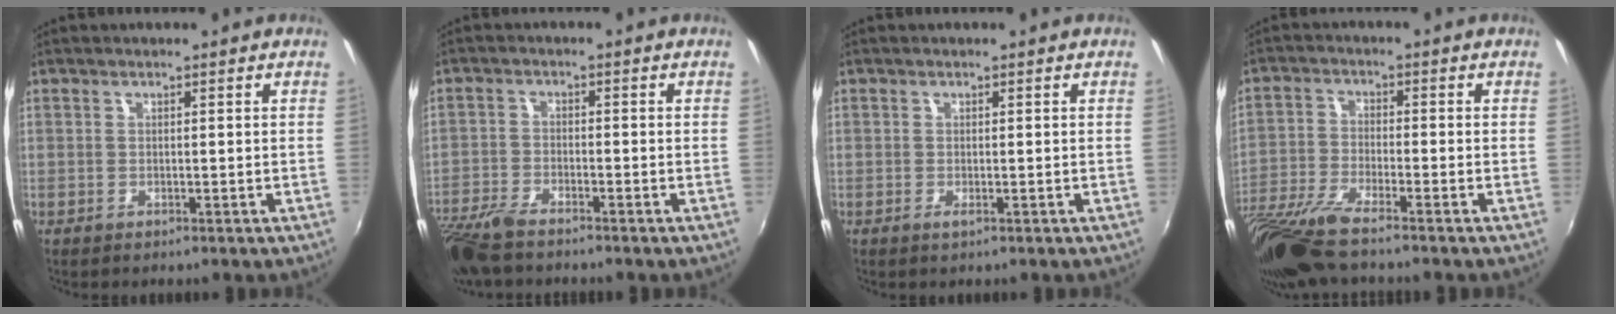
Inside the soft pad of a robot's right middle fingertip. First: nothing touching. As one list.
[{"total": 8.2, "force": [-6.7, 1.9, 4.3], "torque": [-0.114, -0.026, -0.133]}, {"total": 0.7, "force": [-0.1, -0.2, 0.7], "torque": [-0.011, 0.000, -0.002]}, {"total": 10.9, "force": [-8.8, 0.5, 6.4], "torque": [-0.145, -0.036, -0.171]}]